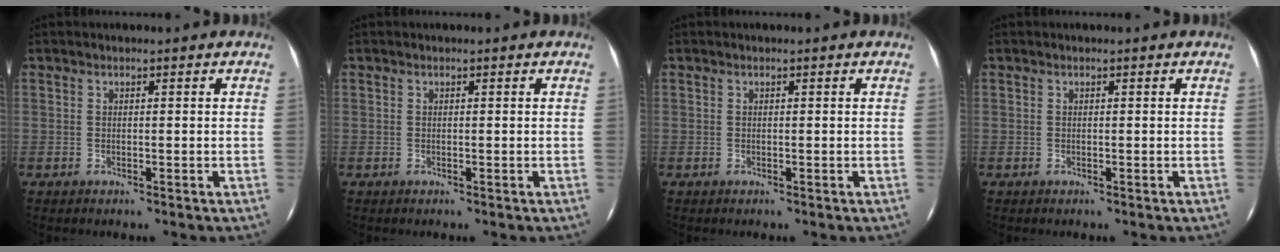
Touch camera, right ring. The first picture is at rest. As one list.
[{"total": 0.0}, {"total": 0.0}, {"total": 0.0}]